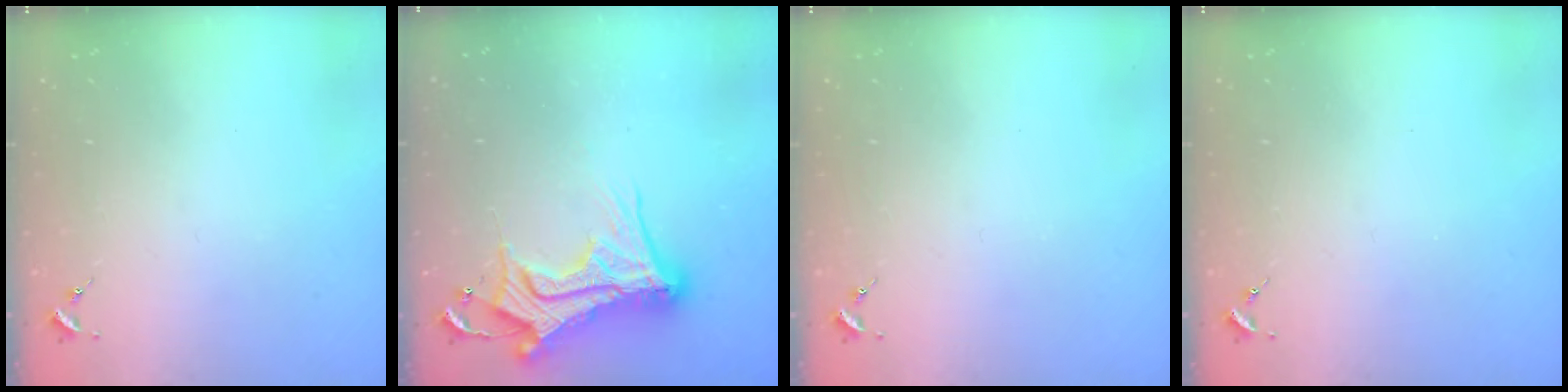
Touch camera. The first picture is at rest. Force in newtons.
{"total": 23.8, "press": 23.7, "slide": 2.2}
{"total": 0.0}
{"total": 0.0}